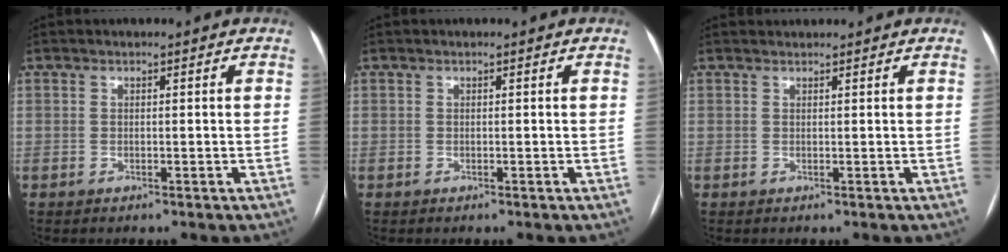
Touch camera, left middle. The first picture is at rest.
{"total": 0.0}
{"total": 1.2, "force": [1.2, 0.1, 0.0], "torque": [-0.006, 0.018, 0.024]}